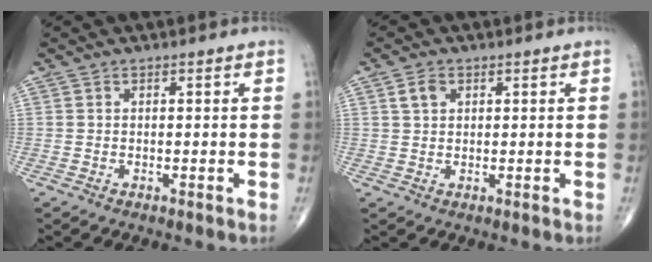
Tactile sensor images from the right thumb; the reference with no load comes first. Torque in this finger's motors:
{"motor_torque": [0.17, 0.27, 0.02, 0.01, 0.00]}